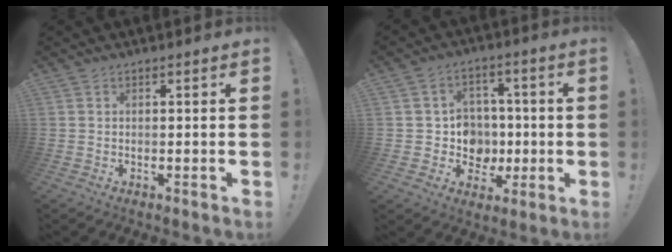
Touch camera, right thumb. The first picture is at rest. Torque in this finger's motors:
{"motor_torque": [0.84, 0.89, 0.04, 0.32, -0.03]}